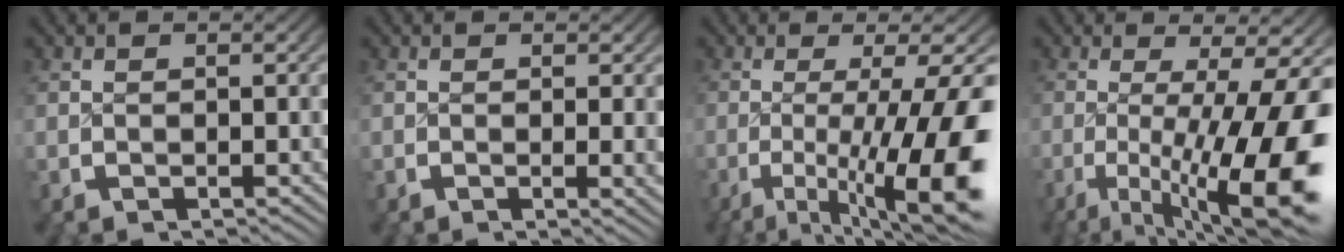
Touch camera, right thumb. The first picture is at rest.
{"total": 1.4, "force": [0.0, 0.2, 1.4], "torque": [-0.017, -0.004, -0.001]}
{"total": 12.1, "force": [-3.2, 5.9, 10.0], "torque": [-0.190, -0.049, -0.021]}
{"total": 14.0, "force": [-3.5, 7.3, 11.5], "torque": [-0.204, -0.050, -0.024]}